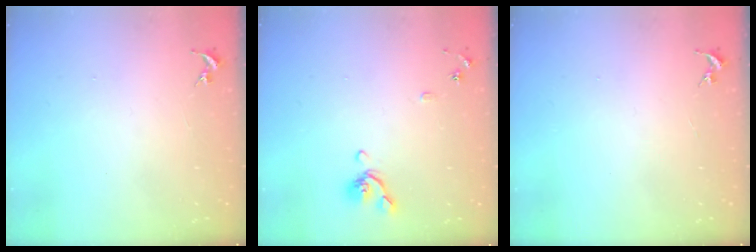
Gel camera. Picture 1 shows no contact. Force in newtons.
{"total": 7.9, "press": 7.7, "slide": 1.4}
{"total": 0.0}